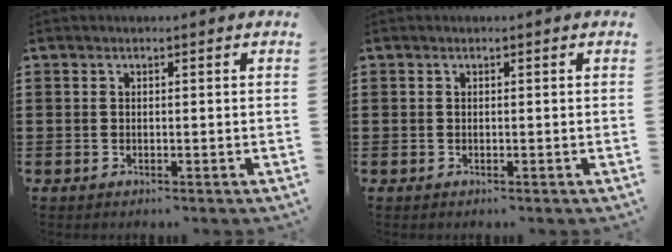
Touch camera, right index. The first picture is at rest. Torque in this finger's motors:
{"motor_torque": [1.07, 1.07, 0.00, 0.00]}